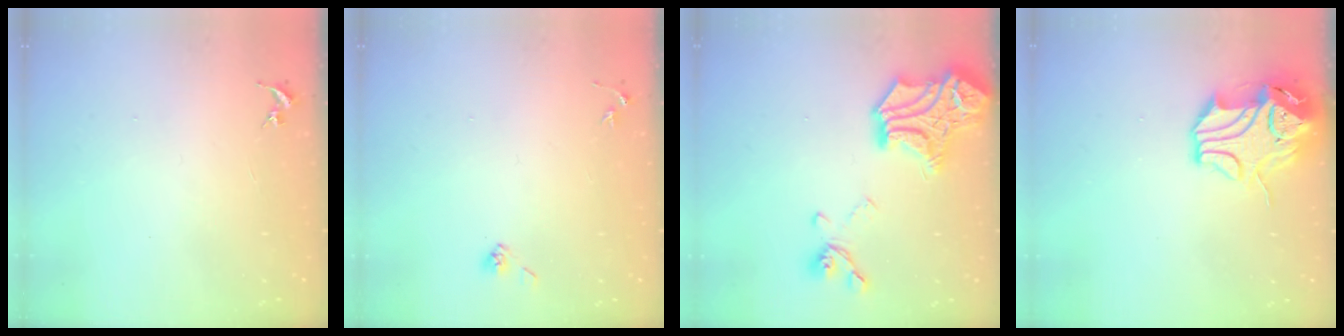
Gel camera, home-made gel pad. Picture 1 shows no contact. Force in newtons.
{"total": 4.5, "press": 4.3, "slide": 1.3}
{"total": 22.8, "press": 22.8, "slide": 0.7}
{"total": 13.0, "press": 12.9, "slide": 1.8}